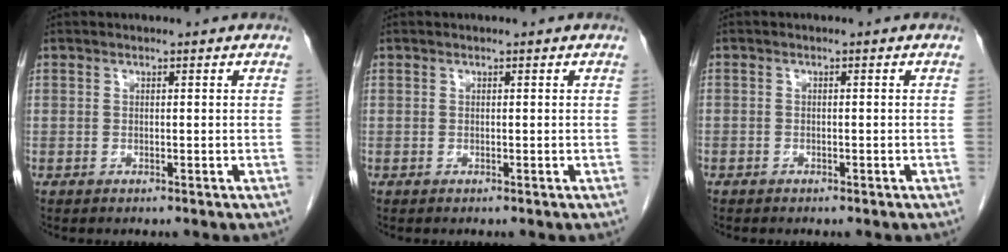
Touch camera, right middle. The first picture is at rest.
{"total": 0.0}
{"total": 0.7, "force": [-0.5, 0.5, 0.0], "torque": [-0.005, 0.003, -0.011]}